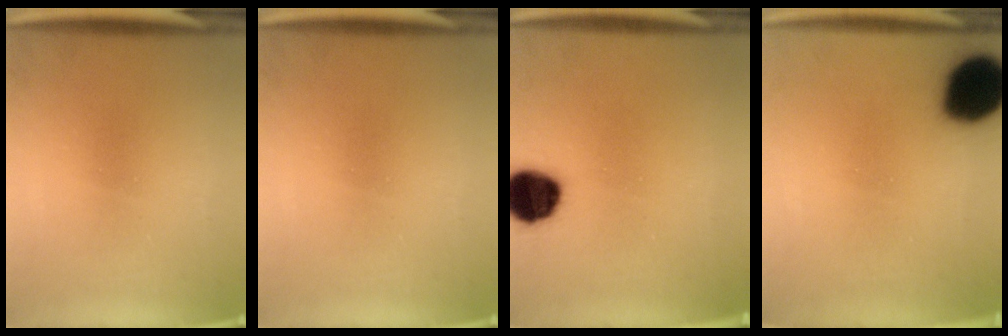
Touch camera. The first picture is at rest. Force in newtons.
{"total": 0.0}
{"total": 11.5}
{"total": 17.5}